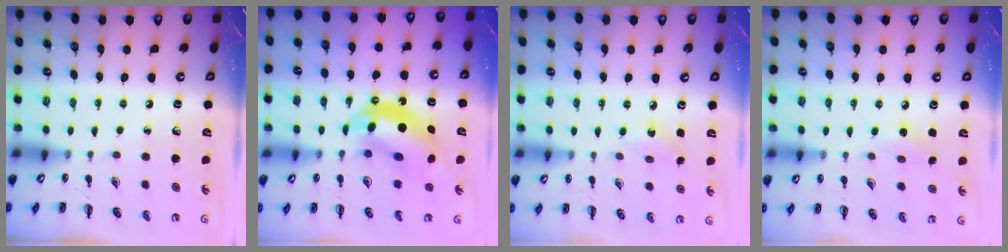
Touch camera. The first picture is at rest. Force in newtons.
{"total": 10.9, "press": 10.5, "slide": 2.7}
{"total": 4.3, "press": 4.2, "slide": 1.1}
{"total": 6.2, "press": 6.0, "slide": 1.7}